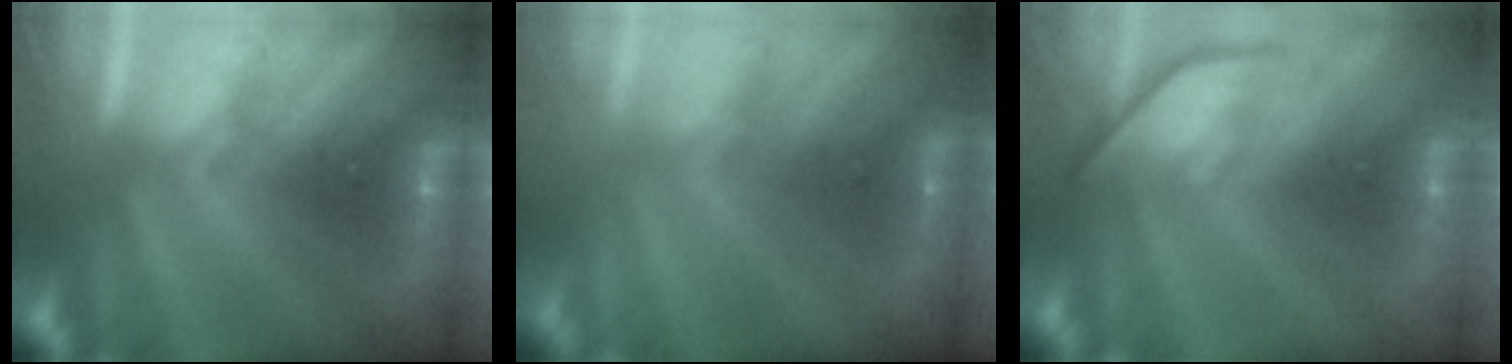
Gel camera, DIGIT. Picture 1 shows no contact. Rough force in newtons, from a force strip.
{"total": 2.1}
{"total": 3.8}